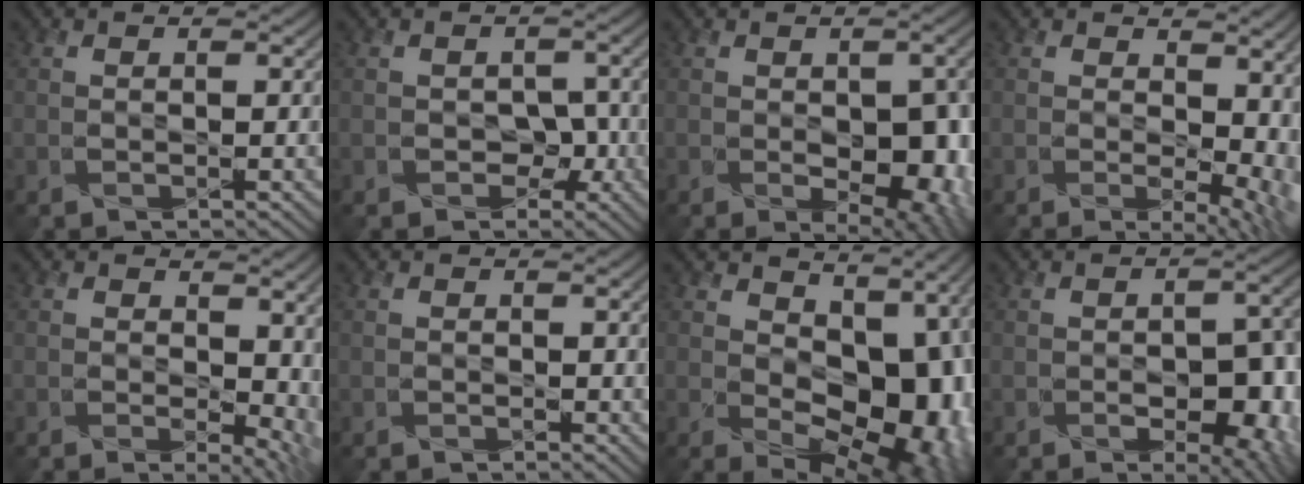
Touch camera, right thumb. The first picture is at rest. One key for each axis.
{"total": 3.0, "fx": -1.1, "fy": 2.4, "fz": 1.4, "tx": -0.021, "ty": -0.010, "tz": -0.020}
{"total": 9.3, "fx": -2.1, "fy": 5.4, "fz": 7.3, "tx": -0.112, "ty": -0.040, "tz": -0.012}
{"total": 11.0, "fx": 1.0, "fy": 6.9, "fz": 8.5, "tx": -0.107, "ty": -0.030, "tz": 0.050}
{"total": 9.5, "fx": 0.9, "fy": 6.2, "fz": 7.1, "tx": -0.094, "ty": -0.030, "tz": 0.043}
{"total": 0.8, "fx": 0.1, "fy": 0.6, "fz": 0.6, "tx": -0.009, "ty": -0.002, "tz": 0.003}
{"total": 11.9, "fx": 0.7, "fy": 8.1, "fz": 8.8, "tx": -0.119, "ty": -0.023, "tz": 0.019}
{"total": 10.0, "fx": -3.0, "fy": 5.8, "fz": 7.6, "tx": -0.089, "ty": -0.032, "tz": -0.025}